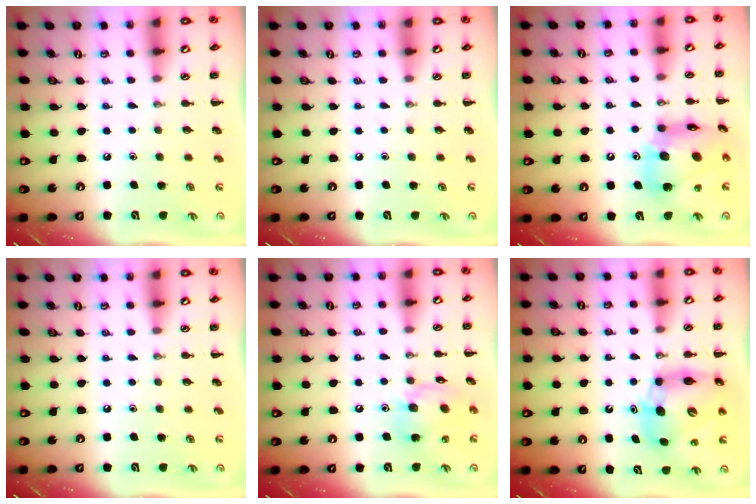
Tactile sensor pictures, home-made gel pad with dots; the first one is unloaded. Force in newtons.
{"total": 0.0}
{"total": 16.0, "press": 15.5, "slide": 3.7}
{"total": 0.0}
{"total": 12.6, "press": 12.5, "slide": 1.5}
{"total": 10.9, "press": 10.5, "slide": 3.2}